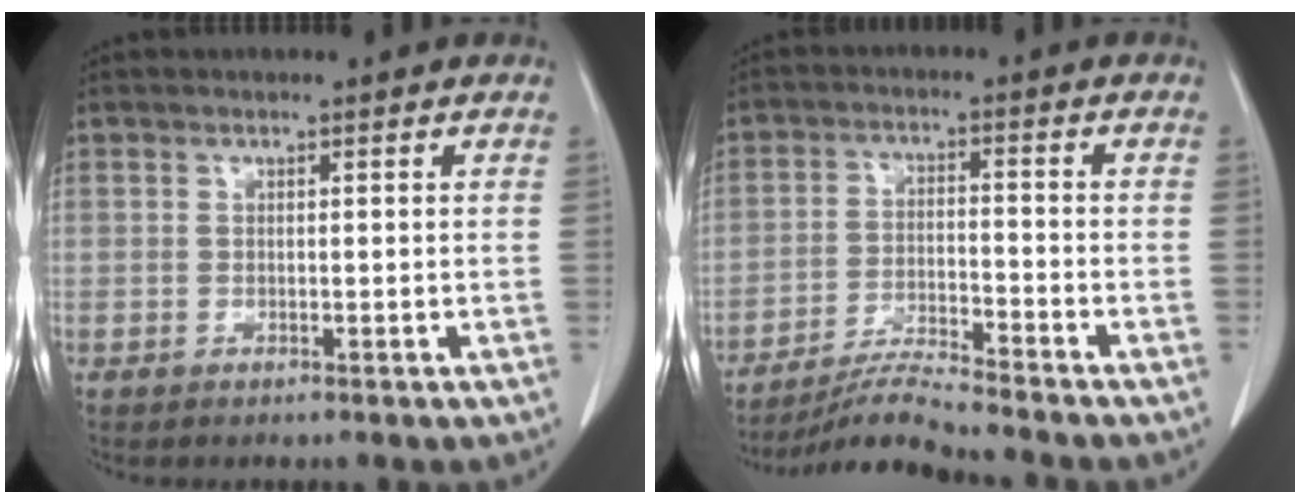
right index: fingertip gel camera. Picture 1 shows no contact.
{"total": 7.2, "force": [-6.9, -1.6, 1.7], "torque": [-0.031, -0.015, -0.125]}